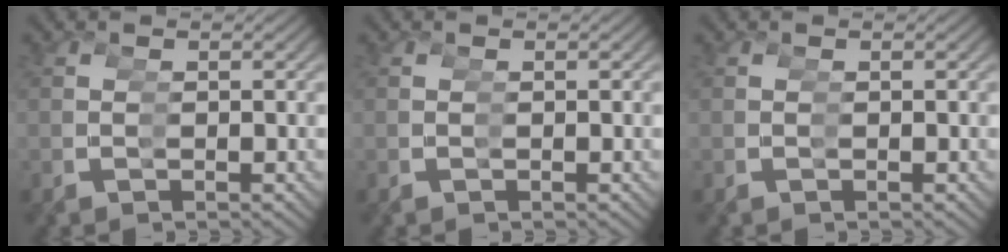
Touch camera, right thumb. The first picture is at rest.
{"total": 0.0}
{"total": 0.0}